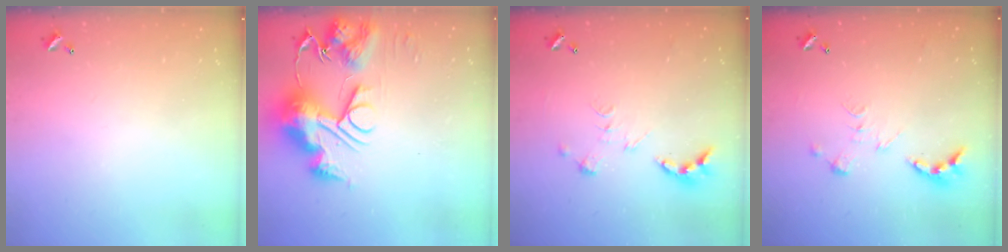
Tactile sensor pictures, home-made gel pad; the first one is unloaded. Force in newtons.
{"total": 14.3, "press": 14.2, "slide": 1.6}
{"total": 0.0}
{"total": 0.0}